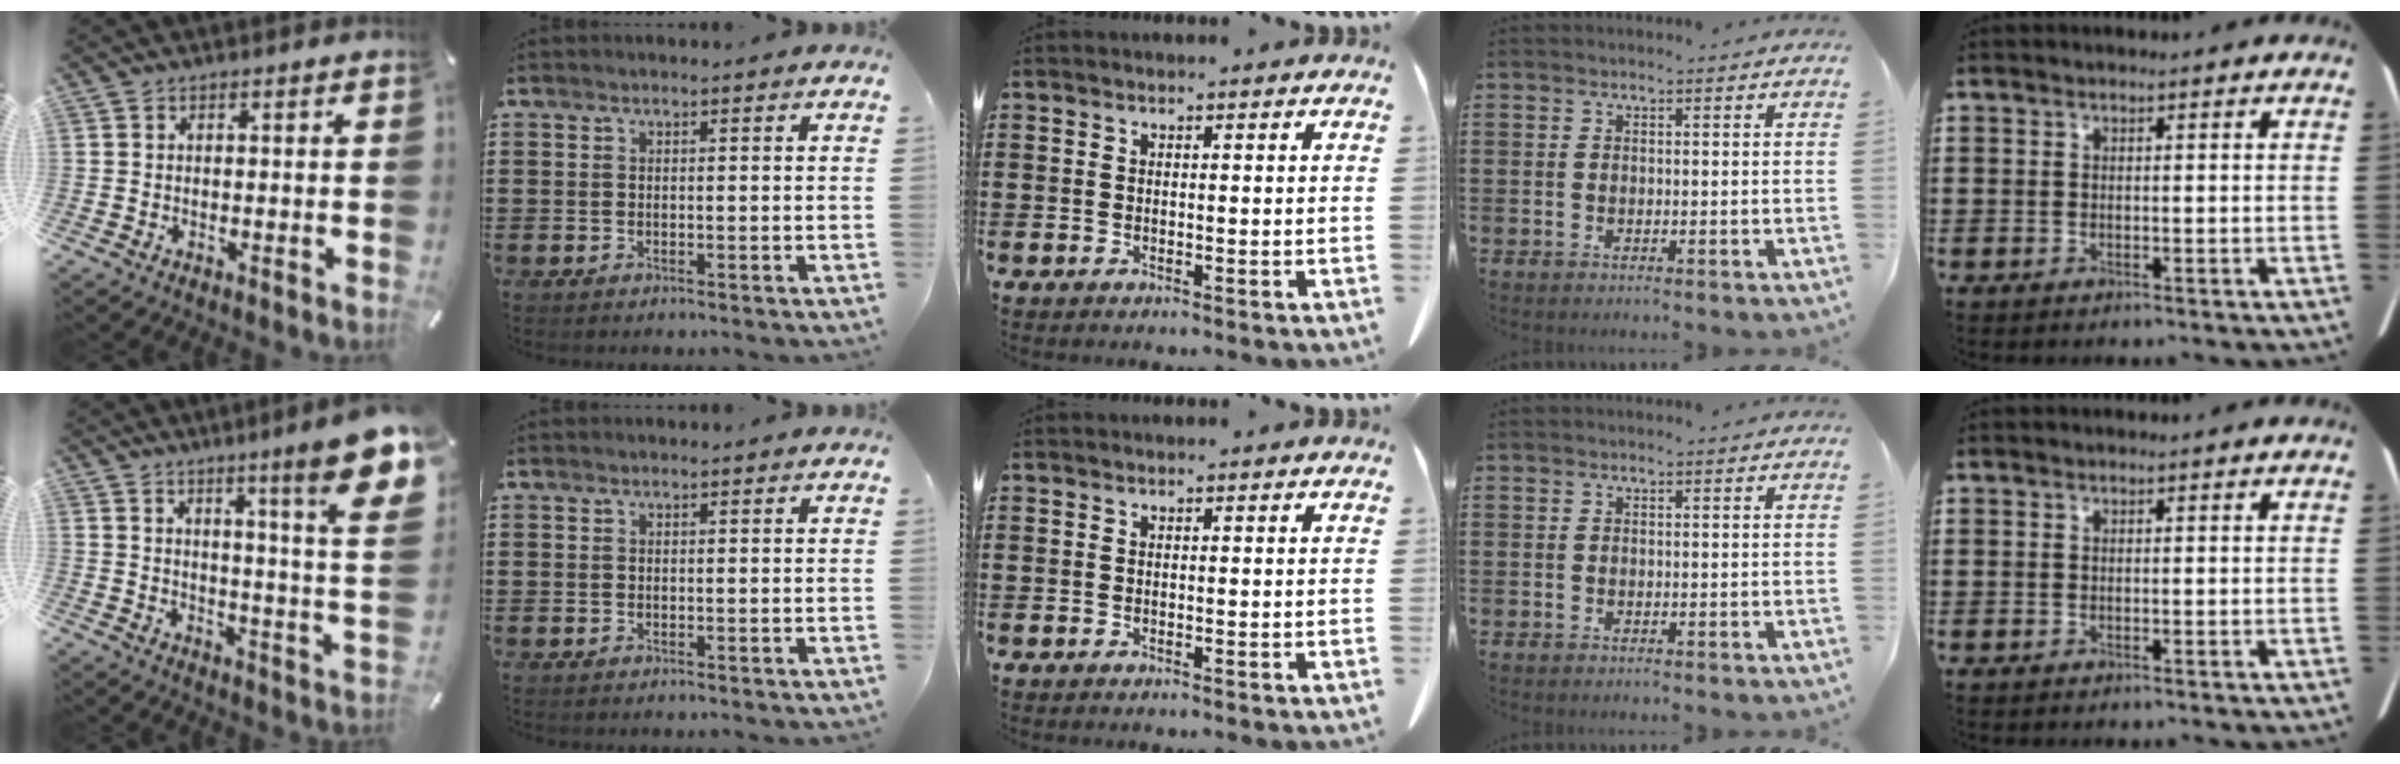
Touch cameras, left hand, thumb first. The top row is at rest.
{"thumb": {"total": 14.5, "force": [8.5, 0.8, 11.8], "torque": [-0.177, -0.069, 0.126]}}